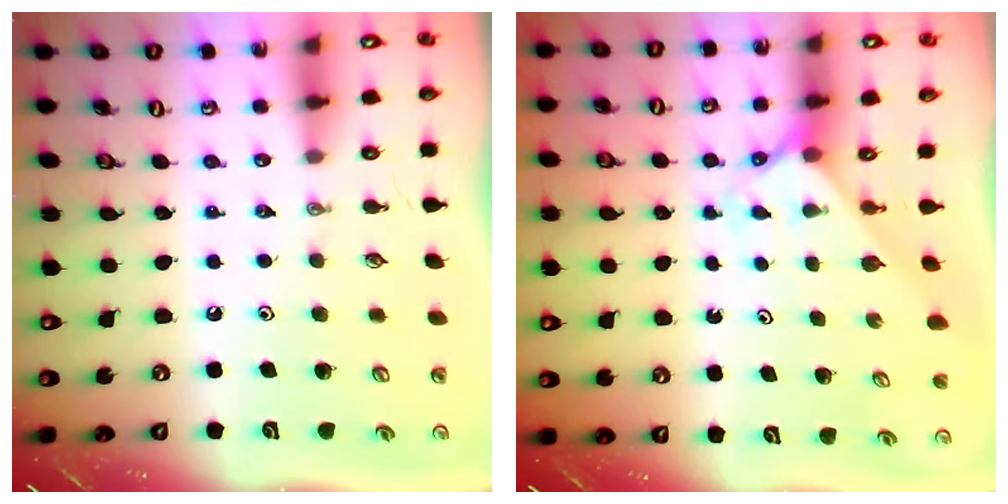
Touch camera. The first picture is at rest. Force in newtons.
{"total": 2.4, "press": 2.4, "slide": 0.2}